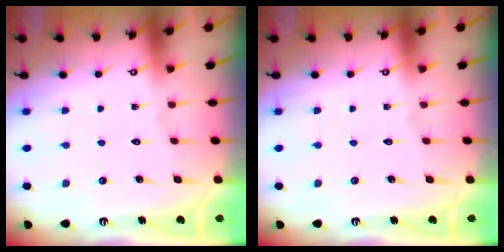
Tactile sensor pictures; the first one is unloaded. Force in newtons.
{"total": 0.0}